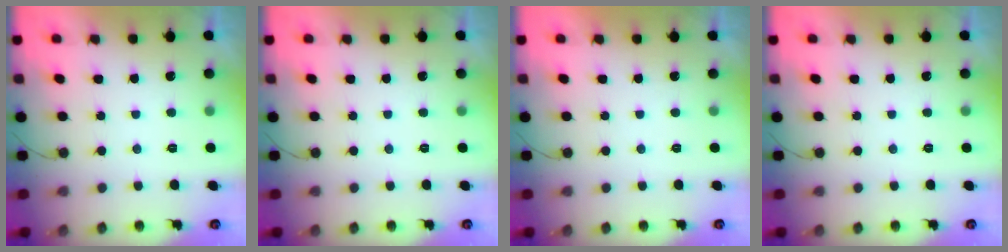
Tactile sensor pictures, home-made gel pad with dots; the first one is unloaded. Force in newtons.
{"total": 0.0}
{"total": 1.9, "press": 1.9, "slide": 0.1}
{"total": 0.0}